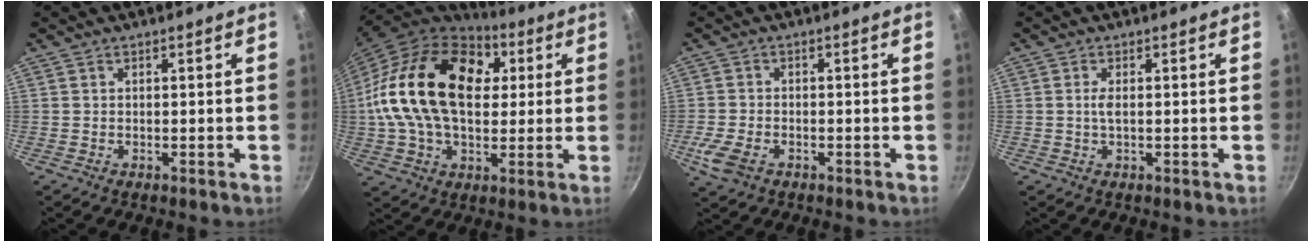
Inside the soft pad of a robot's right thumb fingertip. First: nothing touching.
{"total": 27.5, "force": [4.9, 18.0, 20.2], "torque": [-0.355, 0.025, 0.073]}
{"total": 5.3, "force": [-2.3, 3.2, 3.5], "torque": [-0.085, 0.003, -0.047]}
{"total": 1.7, "force": [0.1, 0.6, 1.5], "torque": [-0.035, 0.001, 0.001]}